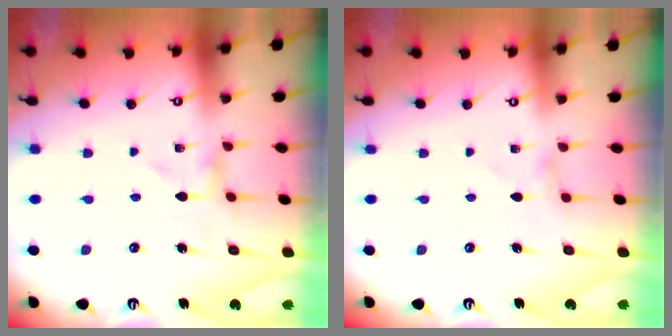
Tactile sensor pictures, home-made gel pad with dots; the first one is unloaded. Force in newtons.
{"total": 0.6, "press": 0.6, "slide": 0.1}